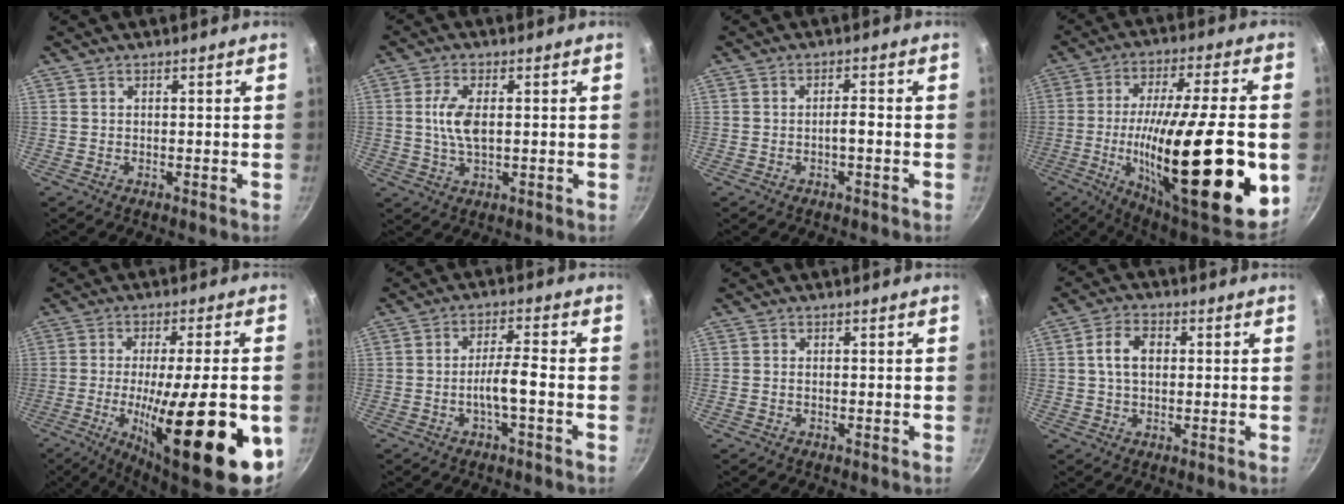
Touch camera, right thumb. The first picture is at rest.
{"total": 6.8, "force": [0.6, 3.4, 5.8], "torque": [-0.117, 0.001, 0.011]}
{"total": 2.1, "force": [-0.8, 0.5, 1.9], "torque": [-0.031, 0.014, -0.014]}
{"total": 32.8, "force": [-5.3, 8.9, 31.1], "torque": [-0.473, 0.000, -0.080]}
{"total": 24.9, "force": [-6.9, 6.3, 23.1], "torque": [-0.326, -0.008, -0.096]}
{"total": 5.3, "force": [-1.9, 0.8, 4.9], "torque": [-0.094, 0.028, -0.037]}
{"total": 0.7, "force": [-0.2, 0.5, 0.3], "torque": [-0.006, 0.002, -0.005]}
{"total": 6.0, "force": [0.7, 4.1, 4.3], "torque": [-0.067, 0.010, 0.008]}